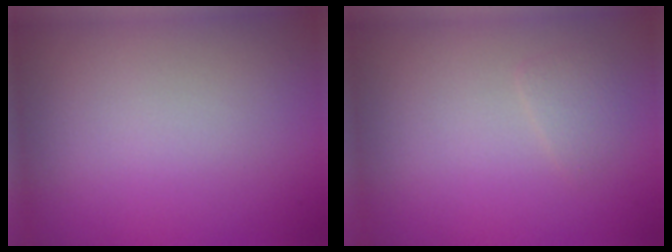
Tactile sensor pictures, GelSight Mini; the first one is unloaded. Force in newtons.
{"total": 1.0, "press": 1.0, "slide": 0.0}